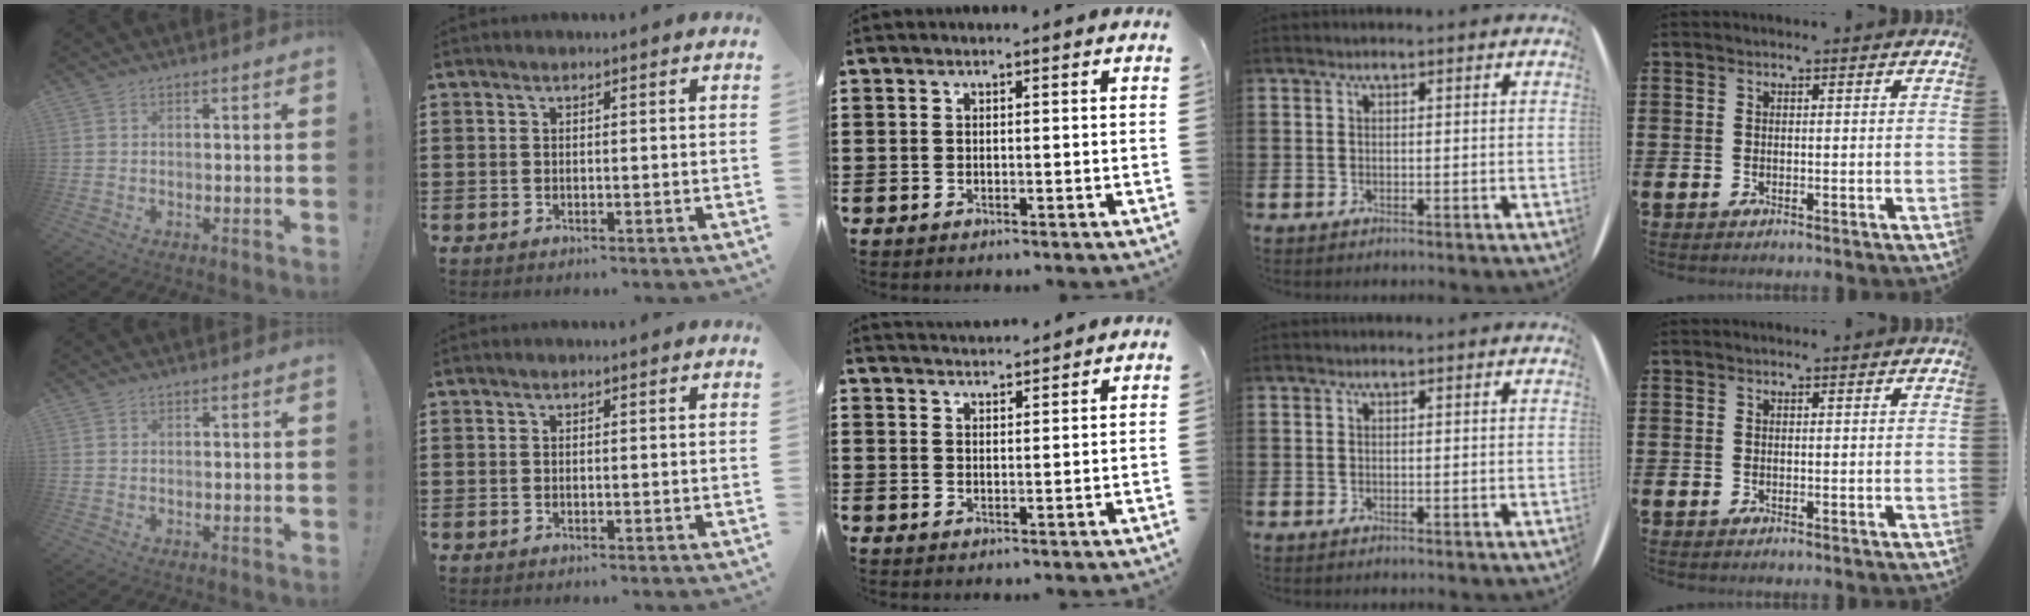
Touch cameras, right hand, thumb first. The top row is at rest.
{"middle": {"total": 2.4, "force": [2.4, 0.0, -0.2], "torque": [-0.004, -0.001, 0.045]}}